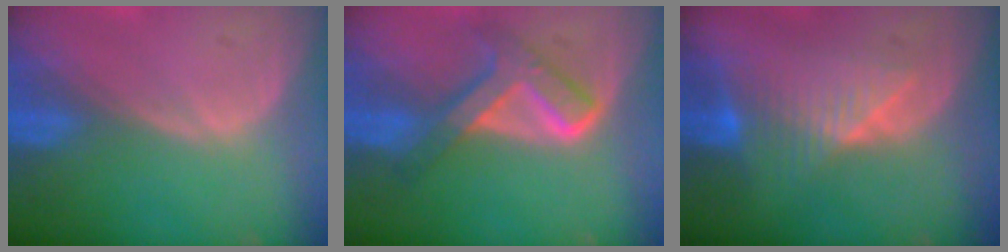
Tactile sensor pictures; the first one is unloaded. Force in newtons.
{"total": 6.9, "press": 6.9, "slide": 0.4}
{"total": 7.8, "press": 7.0, "slide": 3.6}